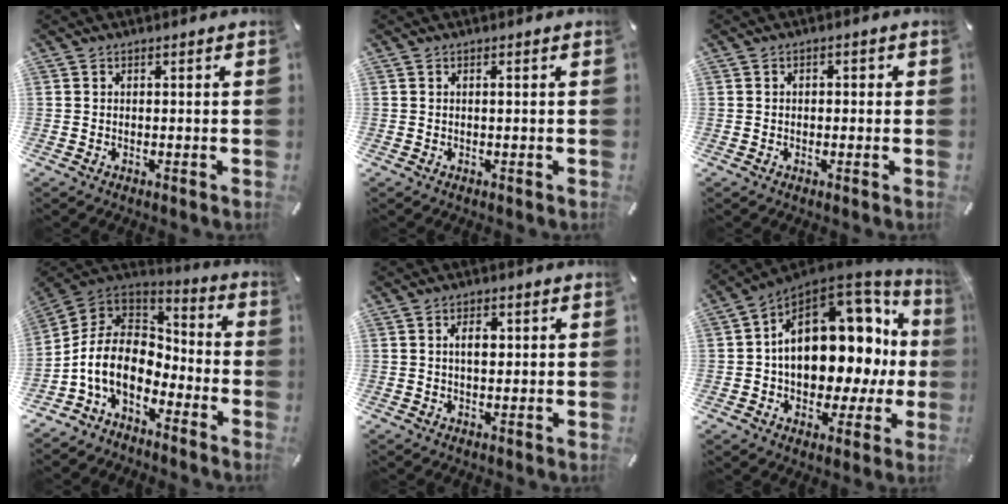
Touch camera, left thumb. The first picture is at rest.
{"total": 0.5, "force": [0.1, 0.1, 0.5], "torque": [-0.010, -0.001, 0.001]}
{"total": 1.4, "force": [-0.5, 1.1, 0.8], "torque": [-0.014, 0.007, -0.012]}
{"total": 12.8, "force": [-5.8, 8.6, 7.4], "torque": [-0.176, 0.016, -0.110]}
{"total": 3.9, "force": [0.6, 2.2, 3.1], "torque": [-0.048, 0.002, 0.005]}
{"total": 21.8, "force": [3.2, 14.1, 16.3], "torque": [-0.237, -0.030, 0.062]}